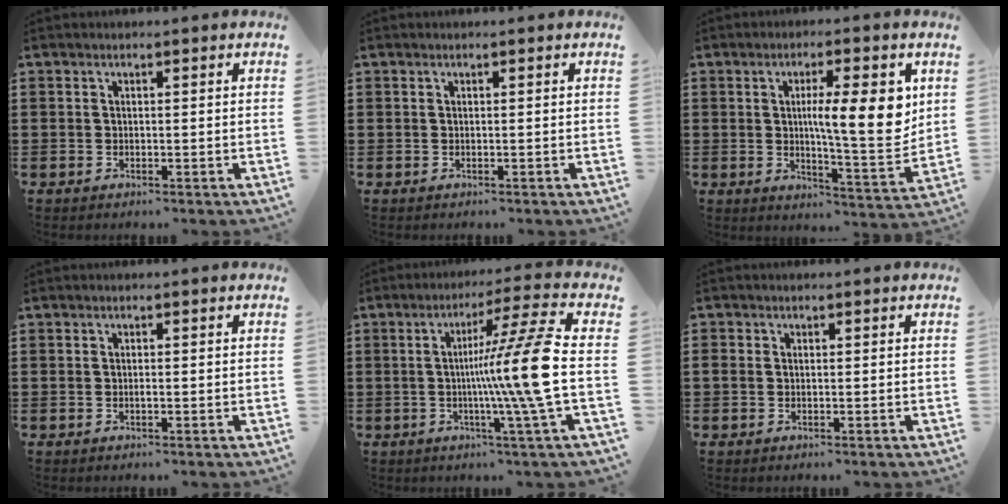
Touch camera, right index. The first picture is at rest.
{"total": 0.0}
{"total": 11.9, "force": [3.2, 2.7, 11.2], "torque": [-0.174, -0.010, 0.042]}
{"total": 0.6, "force": [-0.2, 0.1, 0.5], "torque": [-0.012, -0.003, -0.002]}
{"total": 12.9, "force": [-0.6, -1.5, 12.8], "torque": [-0.213, -0.013, -0.027]}
{"total": 0.8, "force": [-0.2, 0.7, 0.3], "torque": [-0.007, 0.004, -0.005]}